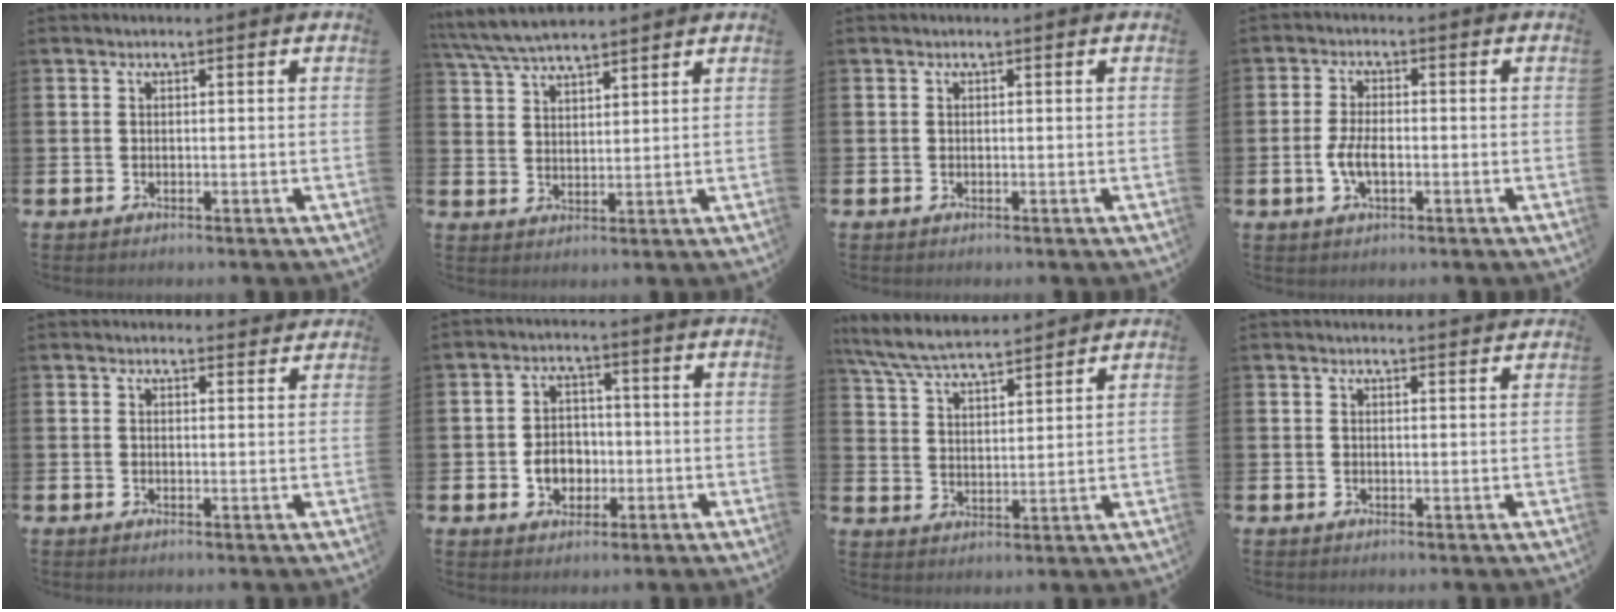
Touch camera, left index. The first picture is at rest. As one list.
[{"total": 5.7, "force": [5.5, 0.9, 1.4], "torque": [-0.050, -0.017, 0.101]}, {"total": 0.0}, {"total": 3.8, "force": [-0.8, 1.7, 3.3], "torque": [-0.059, 0.000, -0.017]}, {"total": 1.5, "force": [1.4, 0.4, 0.0], "torque": [0.008, -0.004, 0.024]}, {"total": 4.5, "force": [-1.0, 3.6, 2.5], "torque": [-0.030, -0.001, -0.027]}, {"total": 6.9, "force": [6.6, 0.8, 2.0], "torque": [-0.065, -0.032, 0.119]}, {"total": 1.2, "force": [1.2, 0.0, 0.1], "torque": [0.006, -0.007, 0.020]}]